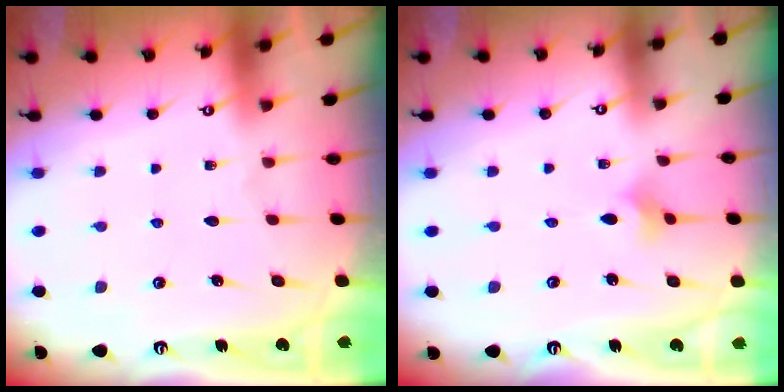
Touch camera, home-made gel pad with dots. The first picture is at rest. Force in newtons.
{"total": 2.1, "press": 2.0, "slide": 0.5}